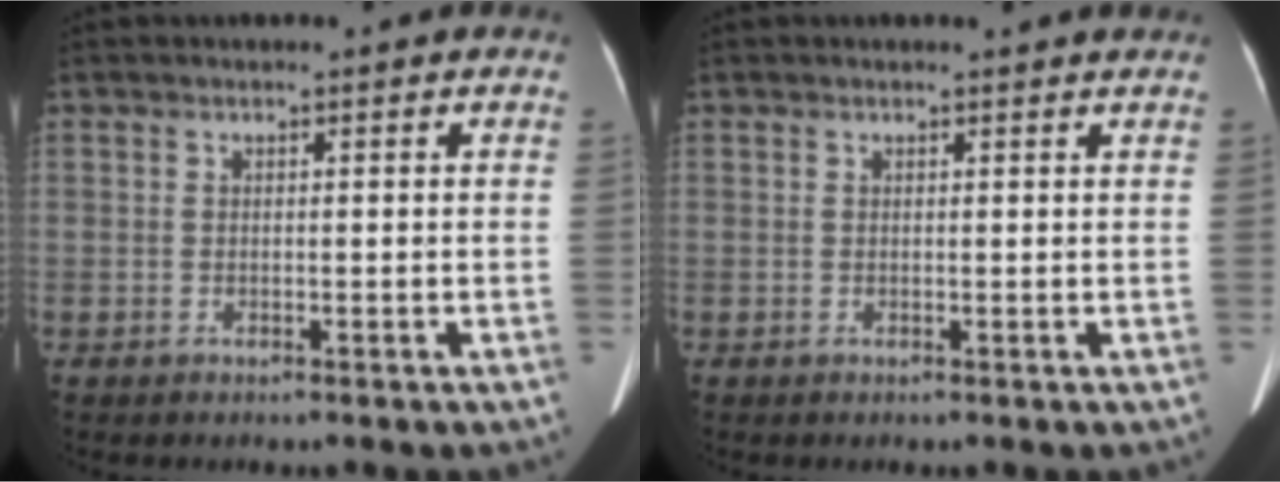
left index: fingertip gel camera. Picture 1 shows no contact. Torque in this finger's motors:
{"motor_torque": [0.24, -0.09, 0.00, 0.02]}